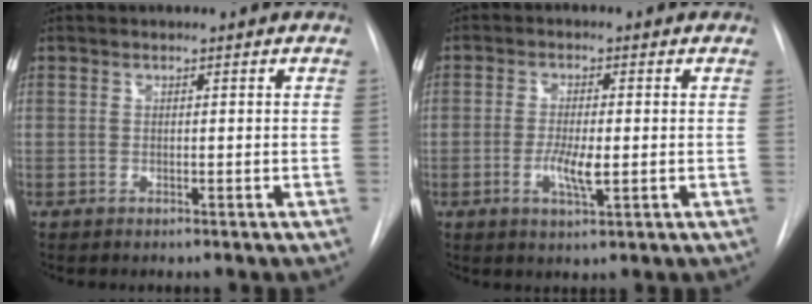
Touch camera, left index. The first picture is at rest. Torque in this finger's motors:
{"motor_torque": [0.79, 0.26, 0.15, 0.04]}